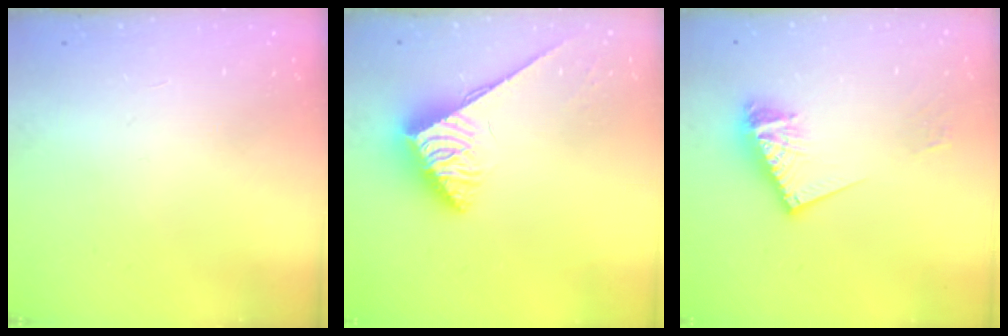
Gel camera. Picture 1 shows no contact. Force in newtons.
{"total": 3.7, "press": 3.6, "slide": 0.6}
{"total": 11.7, "press": 11.7, "slide": 1.3}